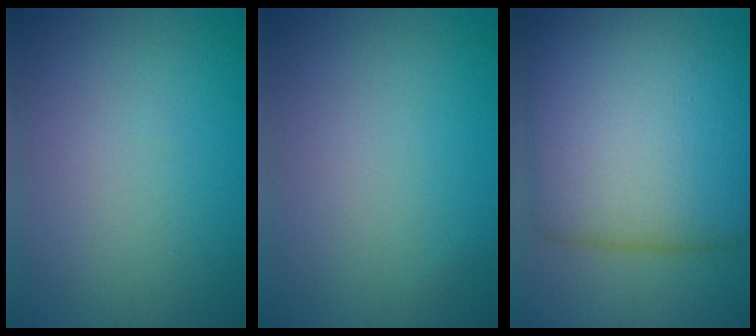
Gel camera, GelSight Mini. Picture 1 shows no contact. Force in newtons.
{"total": 0.0}
{"total": 14.4, "press": 14.4, "slide": 0.5}